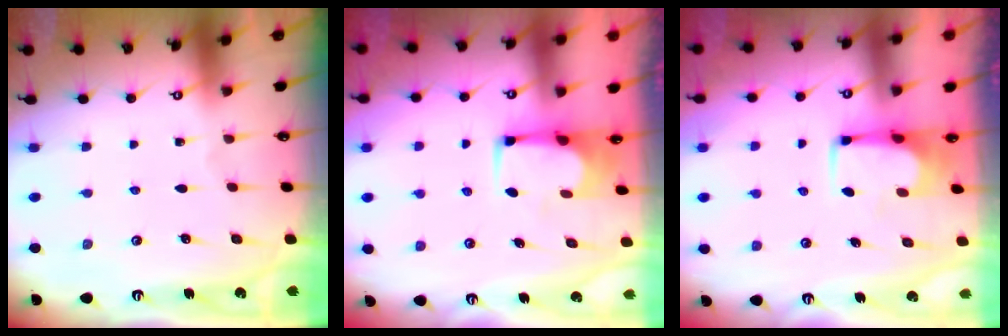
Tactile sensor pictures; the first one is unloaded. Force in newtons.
{"total": 1.8, "press": 1.7, "slide": 0.3}
{"total": 5.4, "press": 5.4, "slide": 0.5}